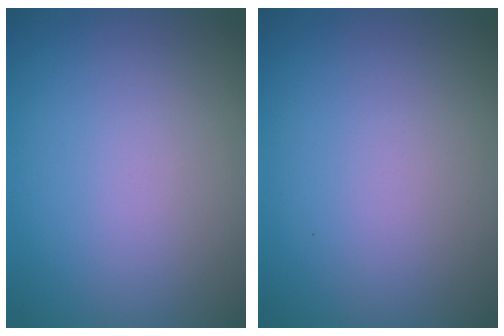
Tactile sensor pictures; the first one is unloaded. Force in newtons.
{"total": 0.0}